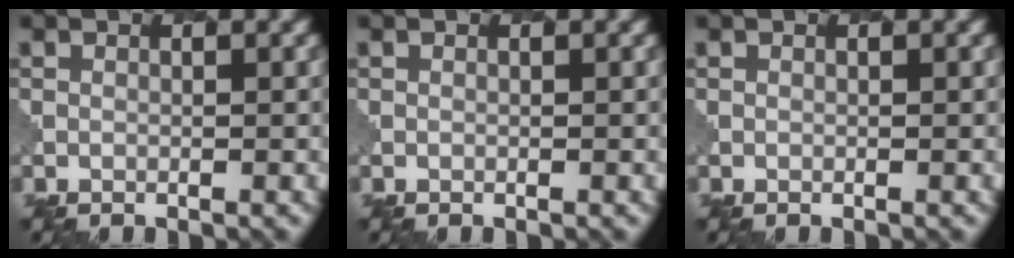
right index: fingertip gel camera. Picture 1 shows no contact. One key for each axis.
{"total": 0.0}
{"total": 0.0}